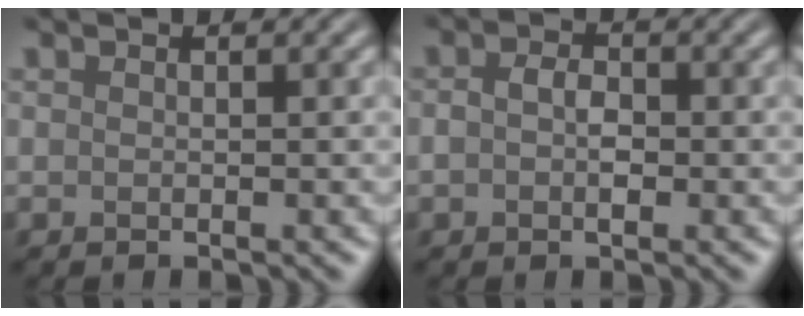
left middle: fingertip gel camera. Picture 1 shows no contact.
{"total": 2.1, "force": [-0.3, 1.2, 1.6], "torque": [-0.032, 0.003, -0.007]}